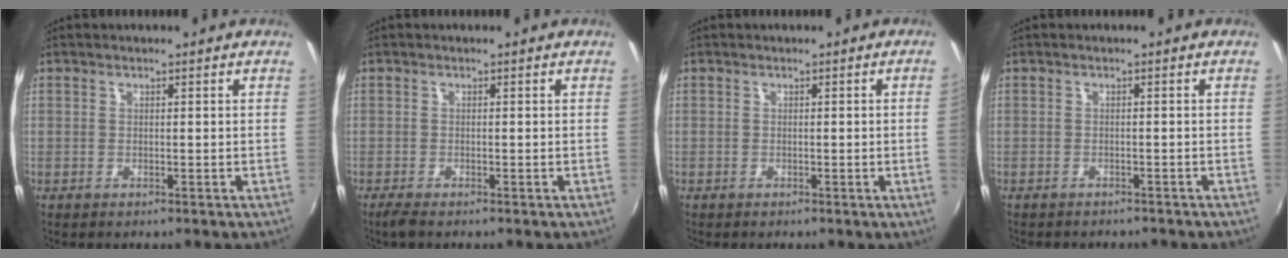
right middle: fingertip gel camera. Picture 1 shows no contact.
{"total": 1.8, "force": [-1.4, 0.3, 1.1], "torque": [-0.025, -0.008, -0.027]}
{"total": 1.7, "force": [0.0, -1.0, 1.3], "torque": [-0.011, -0.012, 0.002]}
{"total": 3.4, "force": [-3.1, 1.0, 1.0], "torque": [-0.026, -0.014, -0.042]}